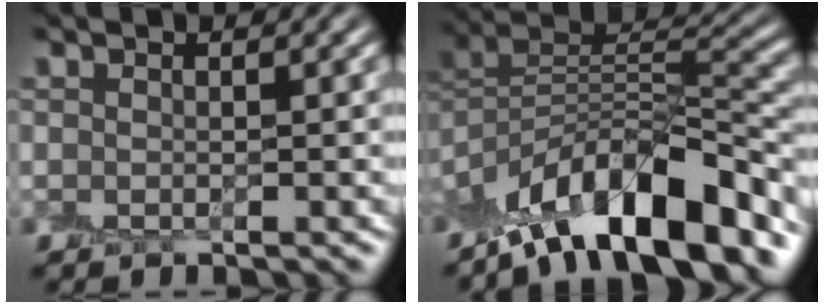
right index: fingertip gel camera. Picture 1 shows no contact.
{"total": 12.7, "force": [-8.2, 3.9, 8.9], "torque": [-0.142, 0.024, -0.151]}